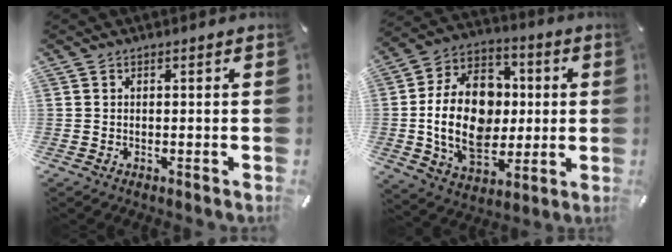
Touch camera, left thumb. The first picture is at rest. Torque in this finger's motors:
{"motor_torque": [2.53, 2.48, 0.87, 0.37, 0.28]}